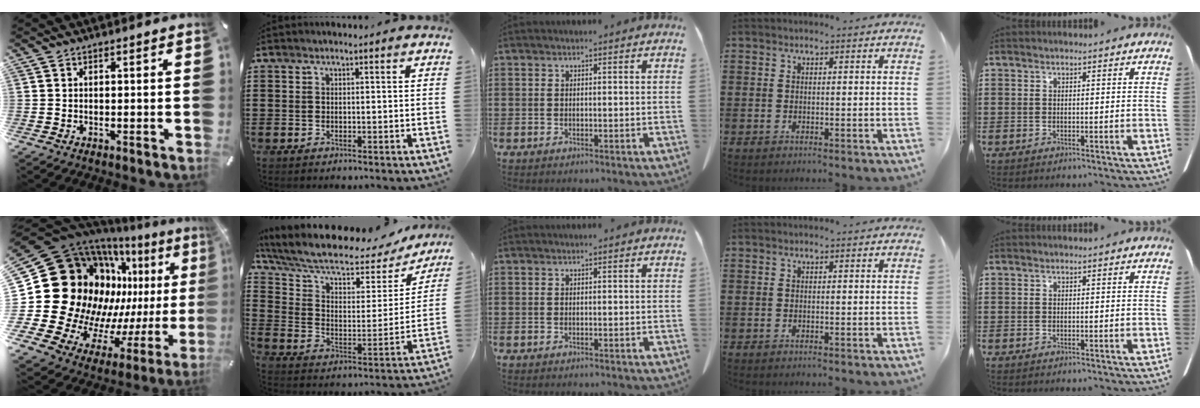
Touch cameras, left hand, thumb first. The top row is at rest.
{"thumb": {"total": 27.8, "force": [3.7, 21.9, 16.7], "torque": [-0.259, -0.109, 0.137]}, "index": {"total": 10.3, "force": [8.1, 2.7, 5.7], "torque": [-0.143, -0.045, 0.140]}}